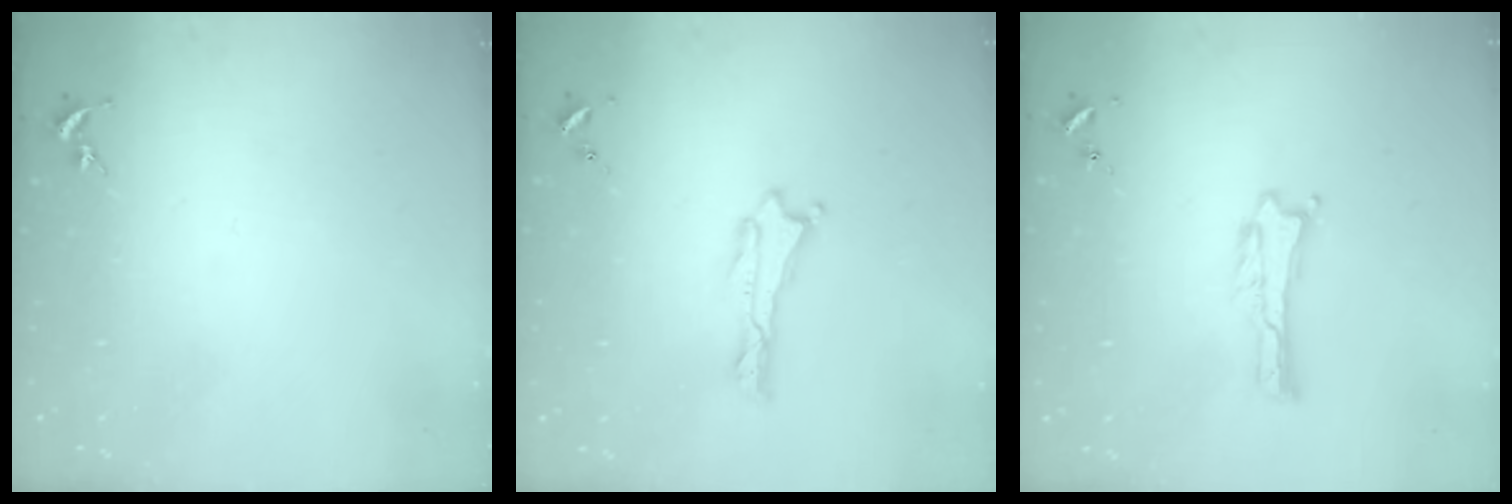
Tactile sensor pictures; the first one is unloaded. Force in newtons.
{"total": 0.0}
{"total": 0.0}